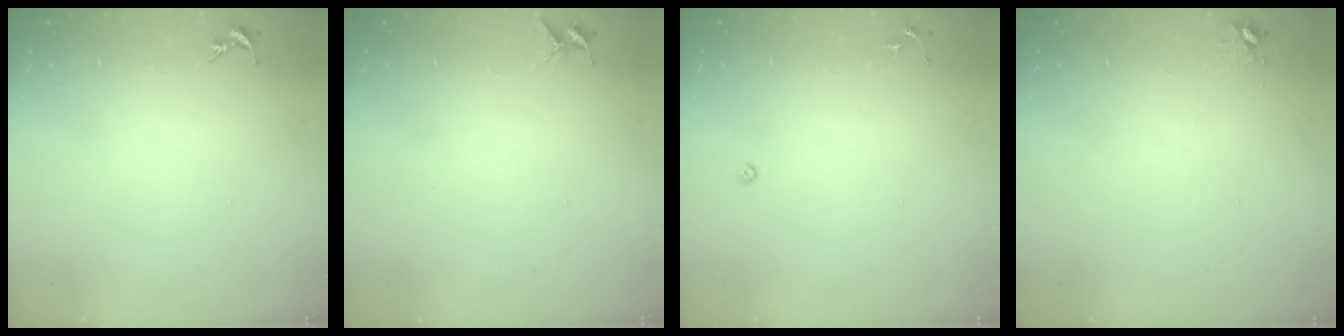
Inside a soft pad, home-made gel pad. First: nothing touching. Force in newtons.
{"total": 4.0, "press": 4.0, "slide": 0.3}
{"total": 3.4, "press": 3.3, "slide": 0.7}
{"total": 4.7, "press": 4.7, "slide": 0.6}